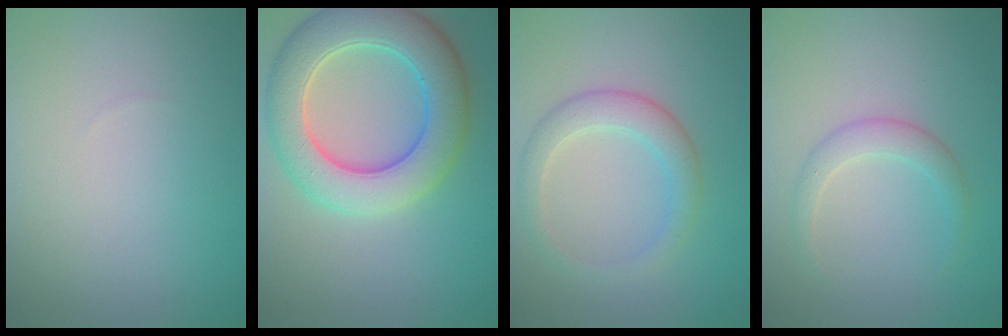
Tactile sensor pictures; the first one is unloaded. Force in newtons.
{"total": 8.4, "press": 8.4, "slide": 0.4}
{"total": 3.0, "press": 3.0, "slide": 0.1}
{"total": 2.0, "press": 2.0, "slide": 0.1}